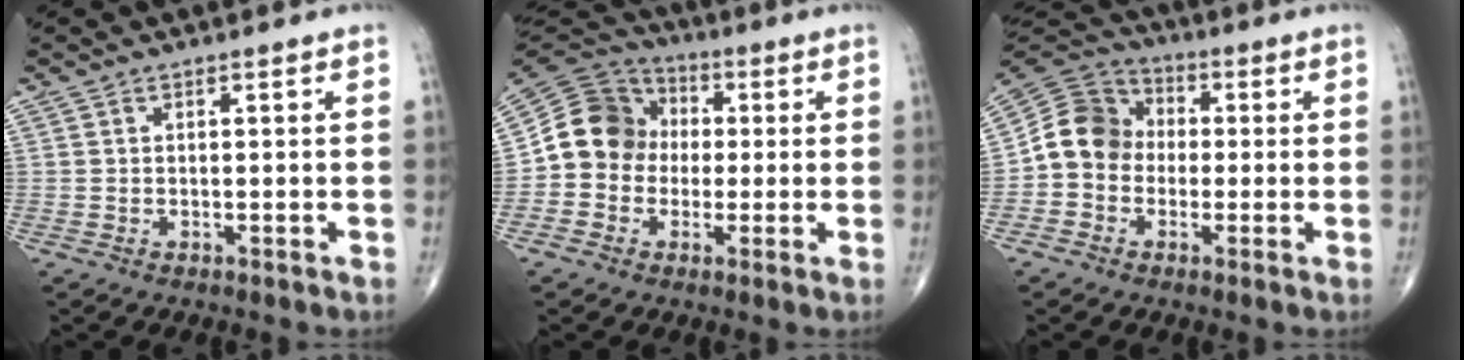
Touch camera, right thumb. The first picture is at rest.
{"total": 11.9, "force": [-0.4, 10.7, 5.0], "torque": [-0.067, 0.031, -0.020]}
{"total": 10.0, "force": [-1.0, 8.8, 4.8], "torque": [-0.071, 0.039, -0.034]}